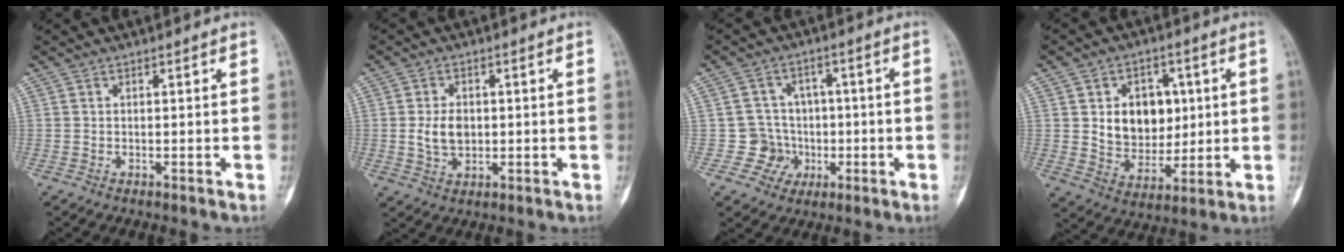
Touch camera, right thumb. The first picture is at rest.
{"total": 5.5, "force": [0.1, 3.8, 4.0], "torque": [-0.065, -0.002, 0.005]}
{"total": 7.0, "force": [-1.1, 6.9, 0.3], "torque": [0.048, 0.024, -0.016]}
{"total": 12.3, "force": [2.3, 9.3, 7.8], "torque": [-0.066, -0.012, 0.049]}